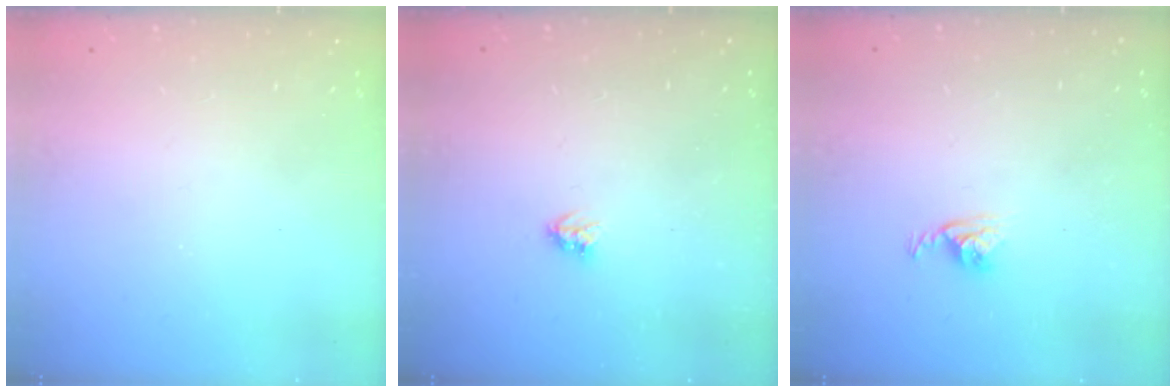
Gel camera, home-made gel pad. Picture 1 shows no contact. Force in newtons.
{"total": 3.6, "press": 3.6, "slide": 0.4}
{"total": 4.5, "press": 4.5, "slide": 0.4}